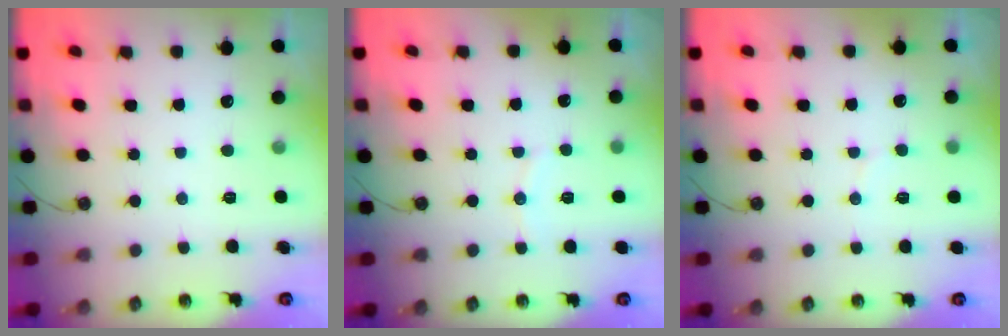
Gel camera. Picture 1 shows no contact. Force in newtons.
{"total": 3.8, "press": 3.7, "slide": 0.8}
{"total": 3.3, "press": 3.1, "slide": 1.0}